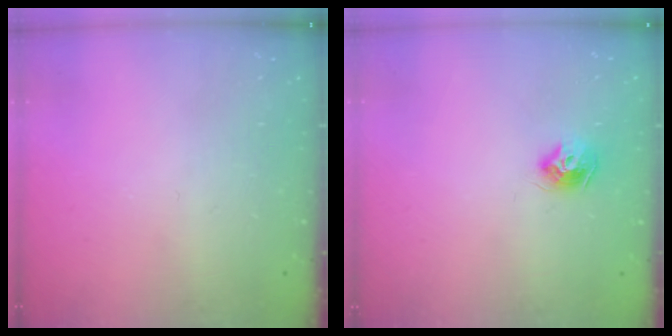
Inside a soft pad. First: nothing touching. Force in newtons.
{"total": 8.7, "press": 8.7, "slide": 0.4}